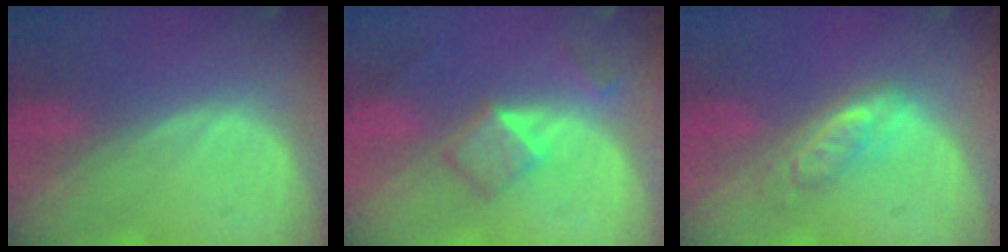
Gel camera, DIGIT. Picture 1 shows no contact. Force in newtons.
{"total": 5.3, "press": 4.5, "slide": 2.7}
{"total": 5.0, "press": 4.5, "slide": 2.2}